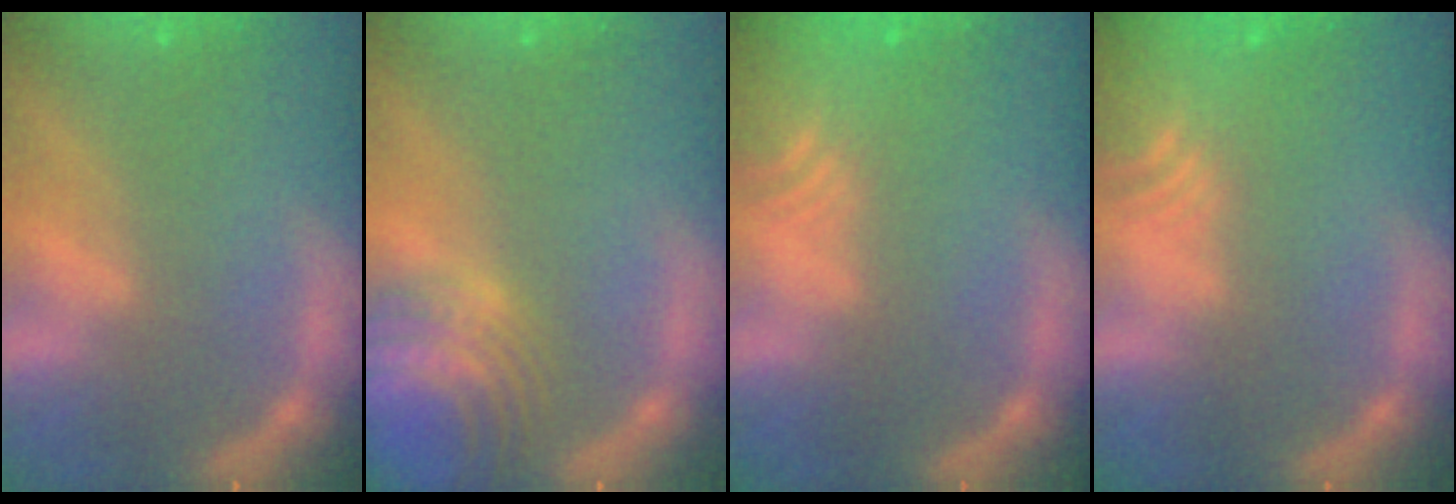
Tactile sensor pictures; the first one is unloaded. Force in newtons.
{"total": 7.5}
{"total": 5.5}
{"total": 6.5}